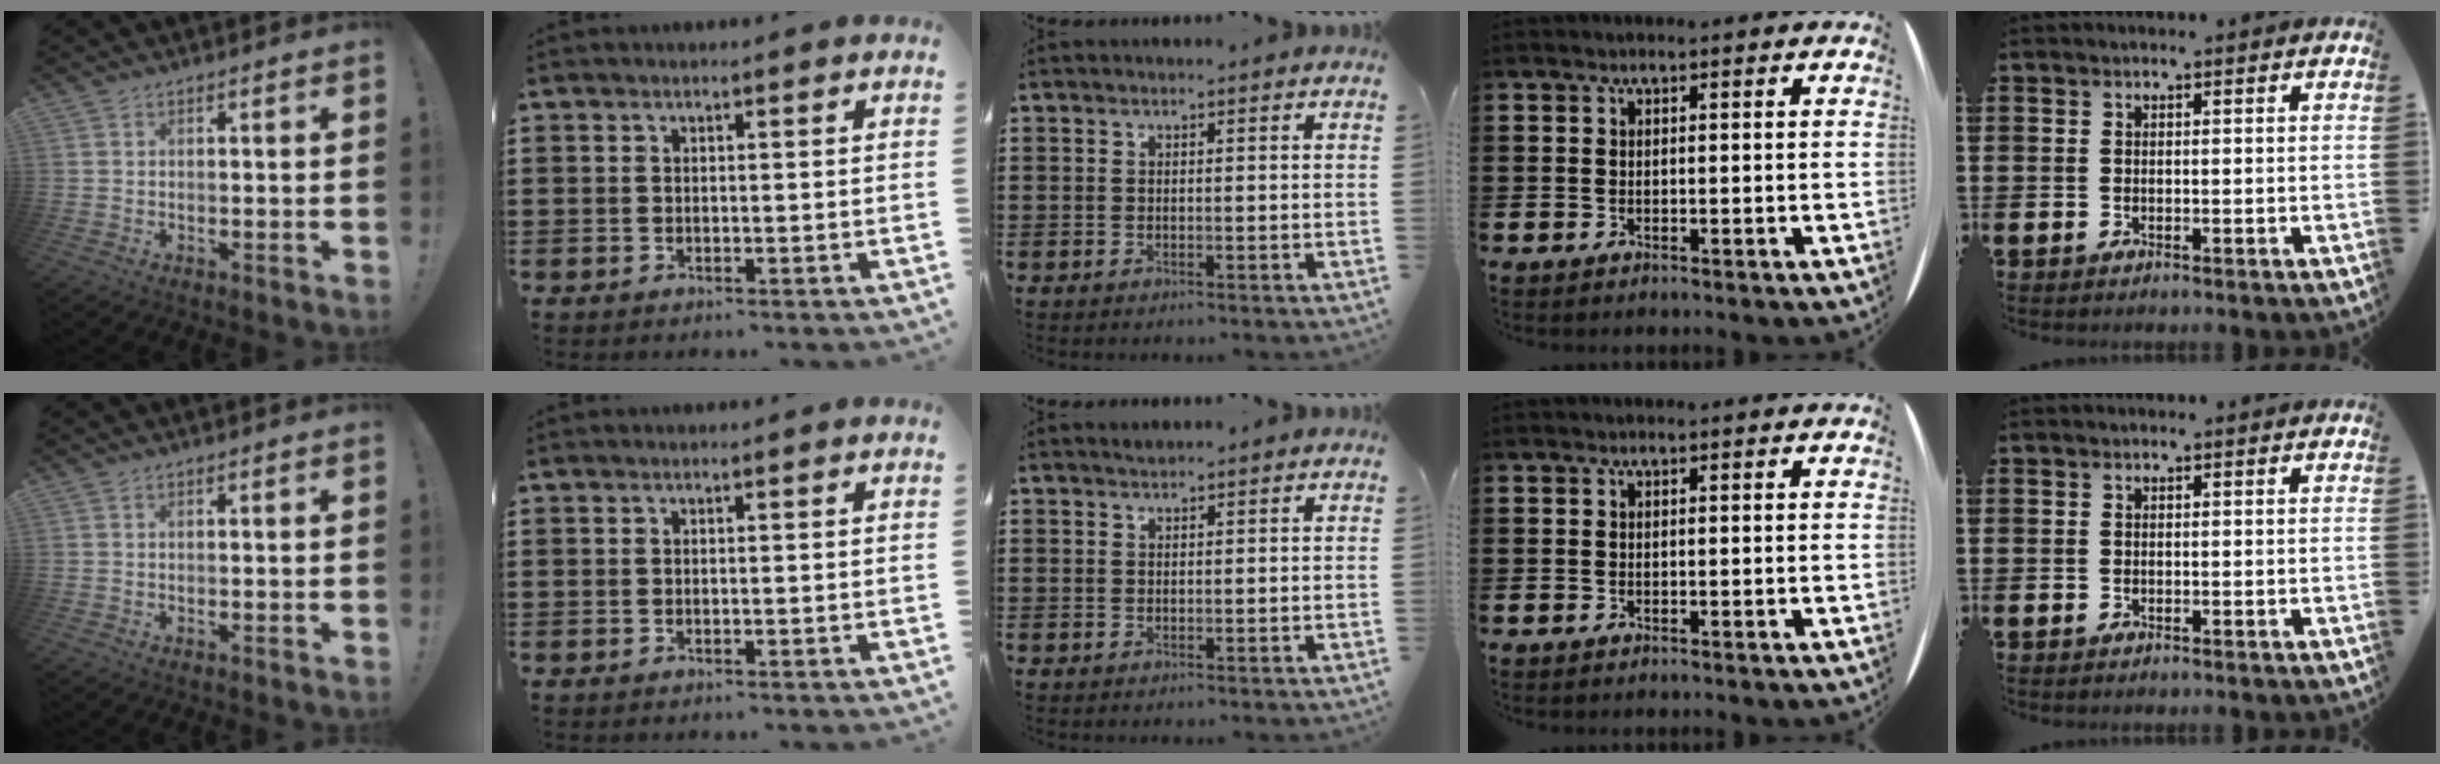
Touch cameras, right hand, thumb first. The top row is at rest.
{"middle": {"total": 0.6, "force": [0.6, 0.2, 0.0], "torque": [-0.001, 0.000, 0.012]}}